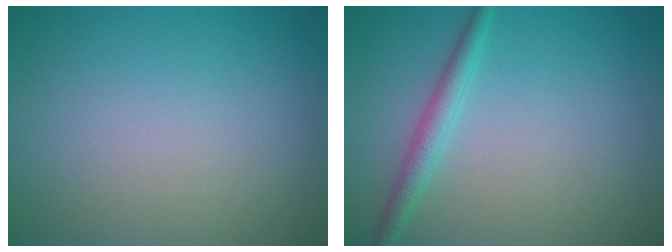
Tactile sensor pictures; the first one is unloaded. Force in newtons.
{"total": 2.1, "press": 2.1, "slide": 0.1}